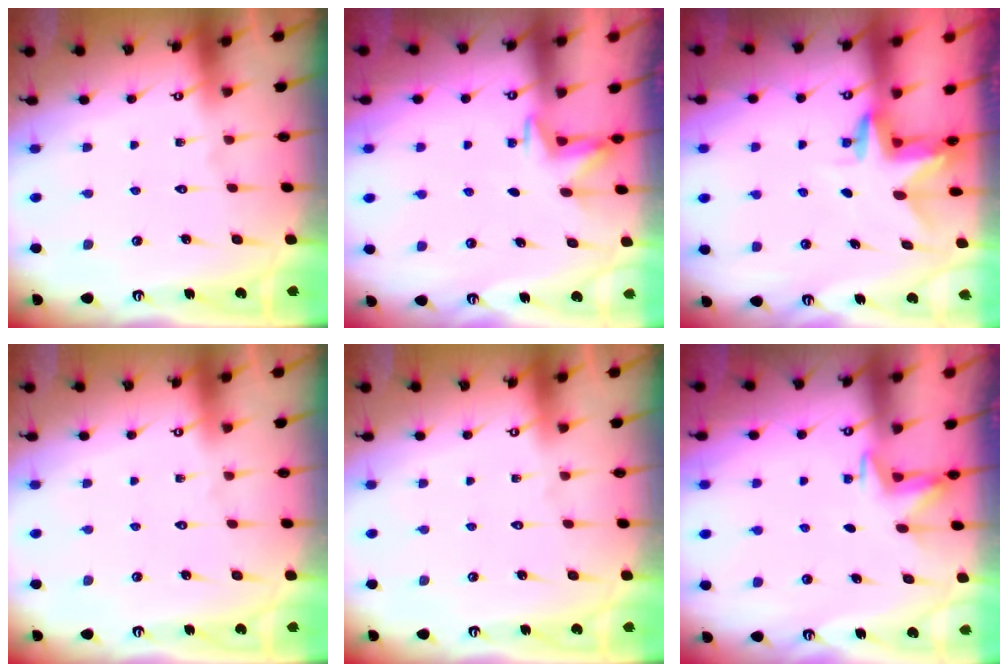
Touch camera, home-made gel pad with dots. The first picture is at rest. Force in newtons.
{"total": 2.1, "press": 1.8, "slide": 1.1}
{"total": 3.0, "press": 3.0, "slide": 0.1}
{"total": 0.0}
{"total": 0.0}
{"total": 2.1, "press": 1.8, "slide": 1.1}